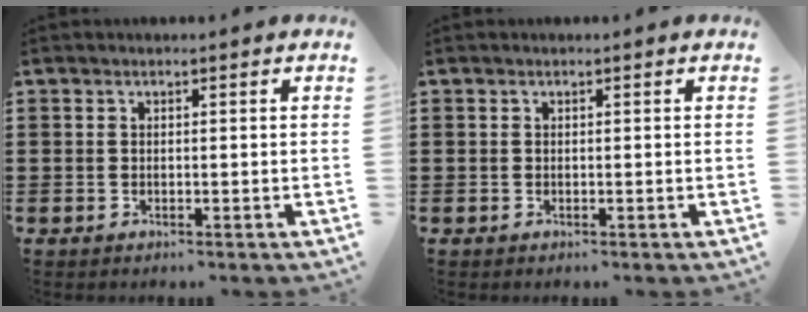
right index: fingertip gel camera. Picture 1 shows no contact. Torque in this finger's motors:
{"motor_torque": [1.65, 0.49, 0.00, 0.00]}